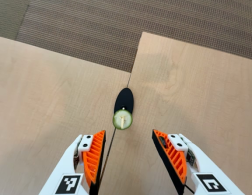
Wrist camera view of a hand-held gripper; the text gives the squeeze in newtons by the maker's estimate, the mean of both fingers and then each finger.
{"total": 0.6, "left": 0.4, "right": 0.9}